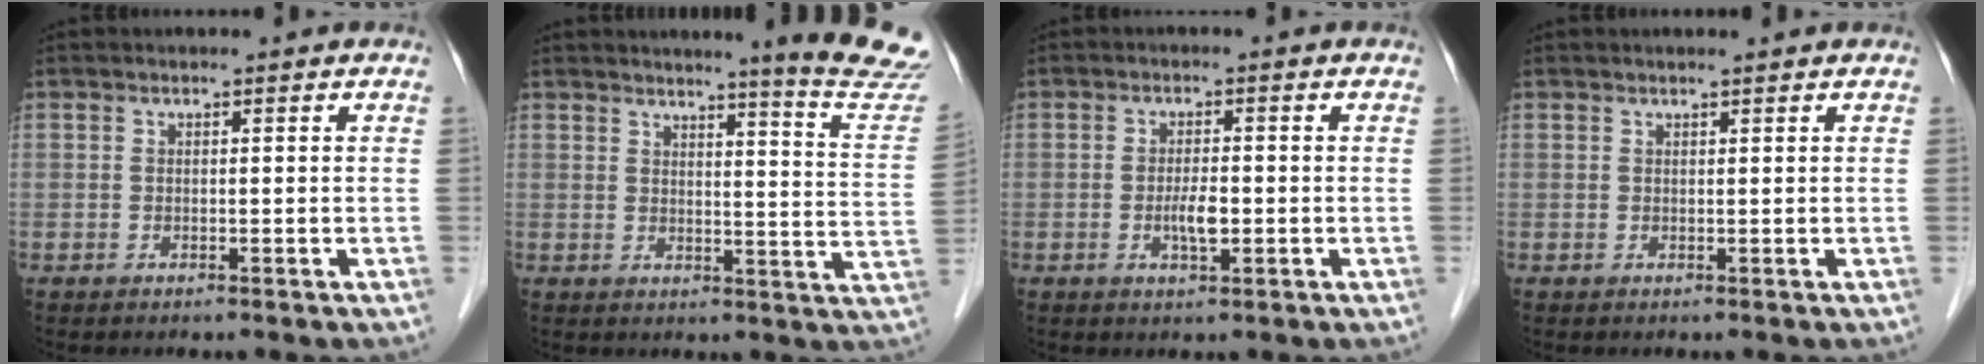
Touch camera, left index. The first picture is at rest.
{"total": 13.1, "force": [12.4, -1.8, 4.0], "torque": [-0.044, -0.100, 0.128]}
{"total": 3.1, "force": [-0.7, 0.8, 2.9], "torque": [-0.058, 0.000, -0.010]}
{"total": 1.3, "force": [1.2, 0.0, 0.6], "torque": [-0.009, 0.009, 0.021]}